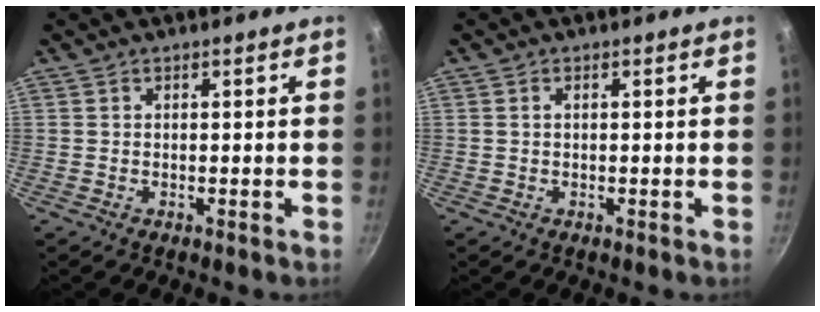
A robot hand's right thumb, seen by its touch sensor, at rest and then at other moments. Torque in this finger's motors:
{"motor_torque": [0.33, -0.29, 0.23, -0.21, 0.06]}